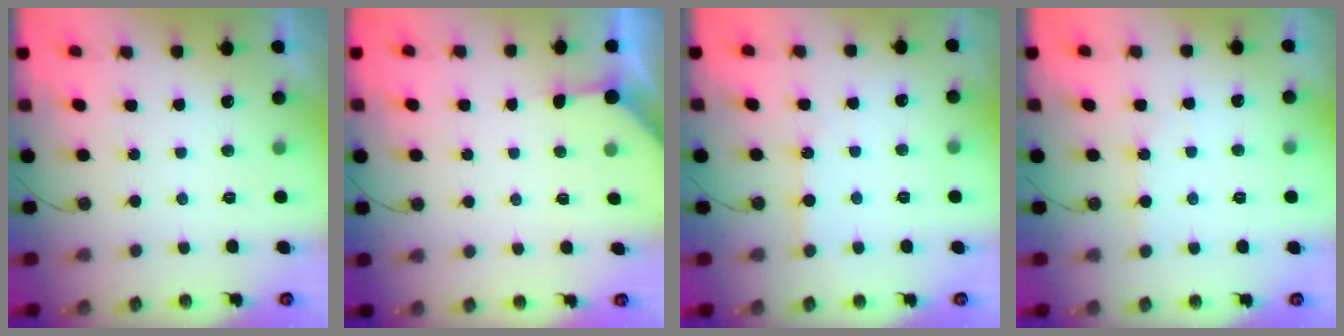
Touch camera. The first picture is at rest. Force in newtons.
{"total": 2.4, "press": 2.3, "slide": 0.3}
{"total": 6.4, "press": 6.3, "slide": 0.7}
{"total": 3.0, "press": 3.0, "slide": 0.4}